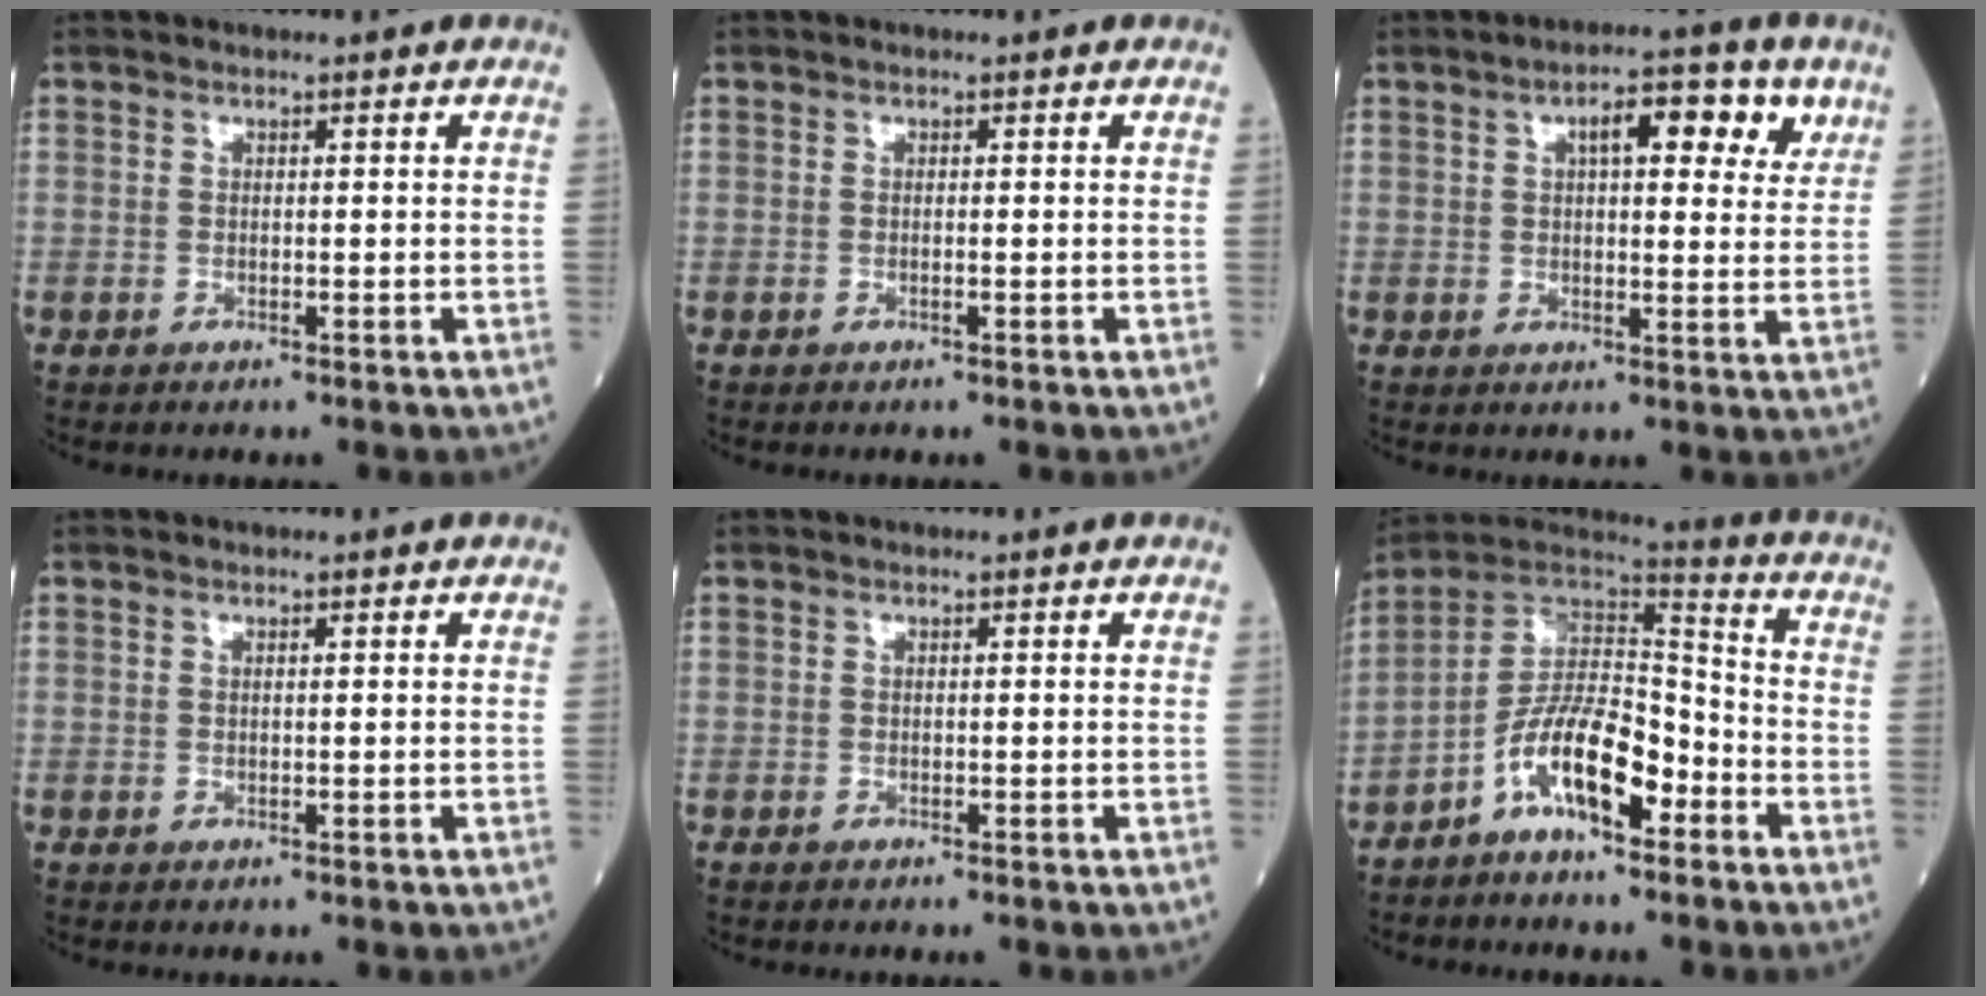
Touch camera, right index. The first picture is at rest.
{"total": 0.0}
{"total": 9.0, "force": [4.1, 3.2, 7.3], "torque": [-0.096, 0.013, 0.052]}
{"total": 0.0}
{"total": 0.0}
{"total": 11.9, "force": [-6.0, 4.1, 9.4], "torque": [-0.177, 0.021, -0.110]}